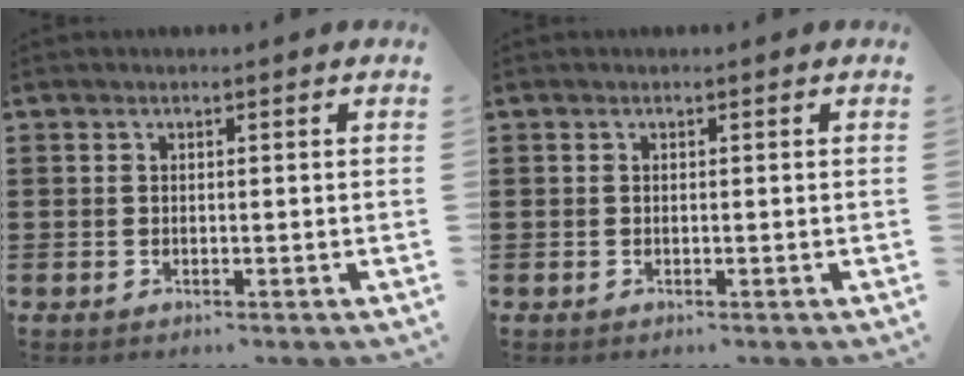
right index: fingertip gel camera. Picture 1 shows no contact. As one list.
[{"total": 0.0}]